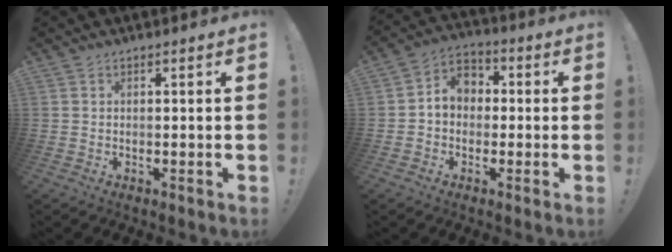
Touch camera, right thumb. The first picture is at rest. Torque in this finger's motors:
{"motor_torque": [0.33, 0.33, 0.00, 0.00, 0.00]}